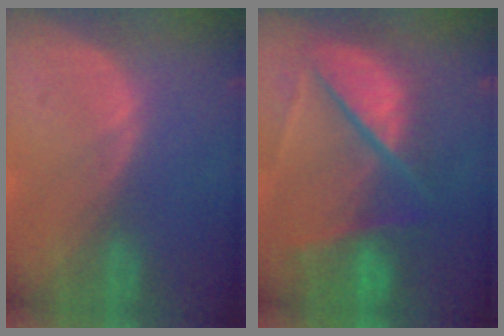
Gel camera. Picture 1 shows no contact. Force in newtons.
{"total": 10.6, "press": 8.7, "slide": 6.0}